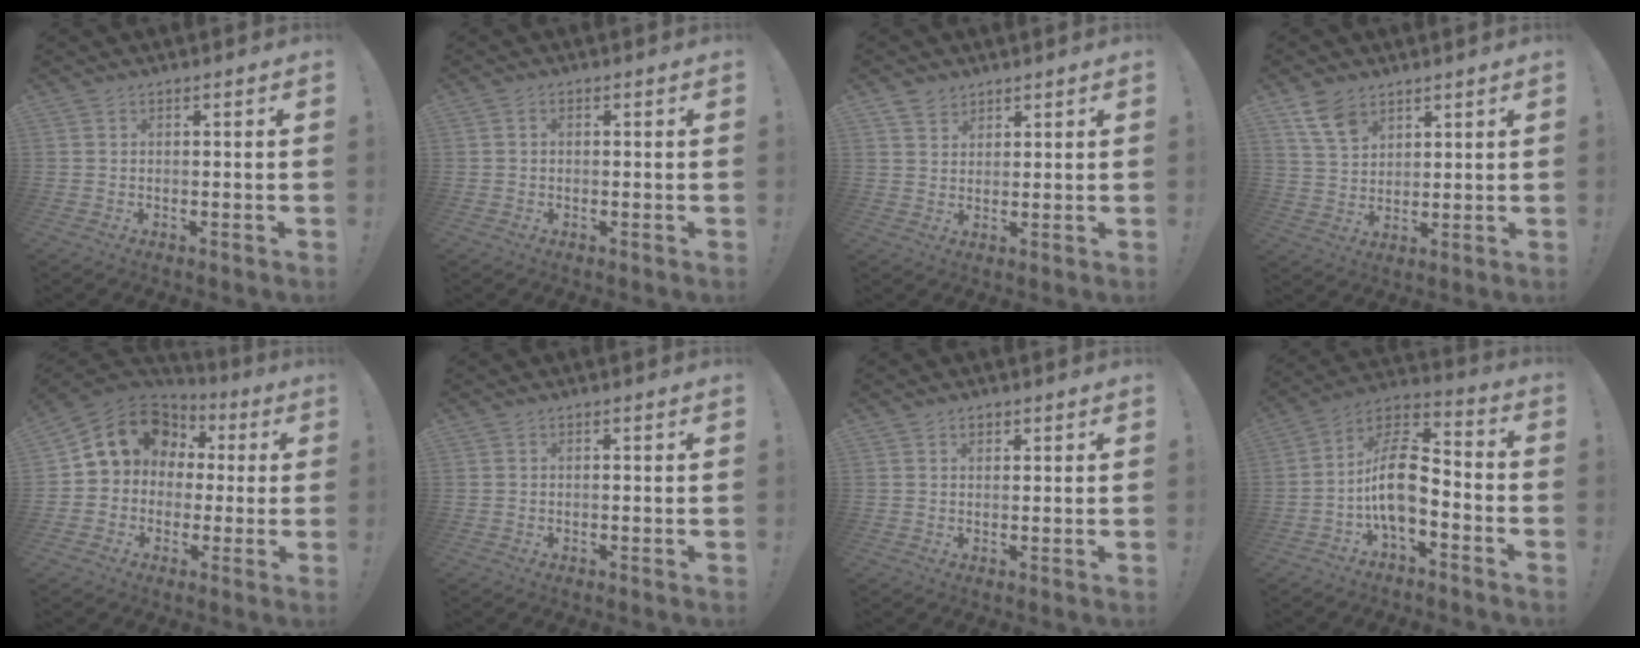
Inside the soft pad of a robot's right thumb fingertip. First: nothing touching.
{"total": 0.8, "force": [-0.2, 0.7, 0.4], "torque": [-0.013, 0.005, -0.004]}
{"total": 3.7, "force": [2.8, 2.3, 0.3], "torque": [-0.010, -0.013, 0.054]}
{"total": 9.0, "force": [5.8, 5.5, 4.2], "torque": [-0.078, -0.022, 0.114]}
{"total": 14.0, "force": [3.7, 11.6, 6.9], "torque": [-0.104, -0.003, 0.079]}
{"total": 0.0}
{"total": 1.6, "force": [1.0, 1.1, 0.7], "torque": [-0.001, -0.004, 0.015]}
{"total": 13.8, "force": [-3.5, 7.1, 11.3], "torque": [-0.214, 0.023, -0.057]}